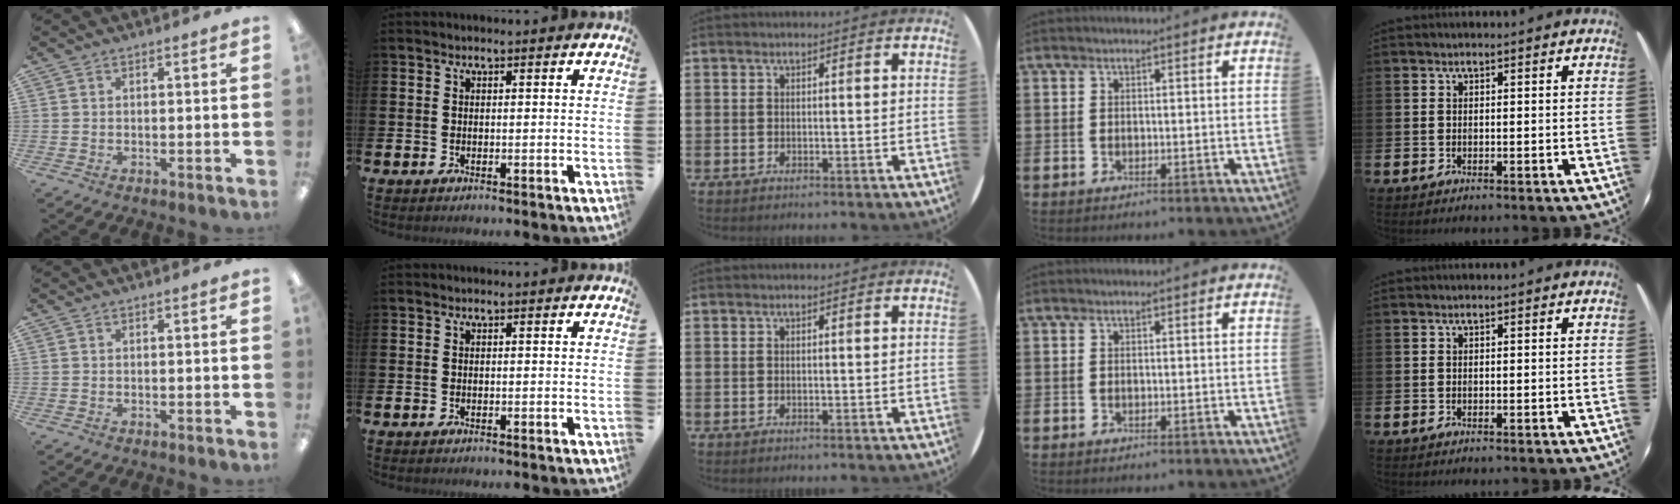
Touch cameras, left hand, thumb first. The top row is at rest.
{}